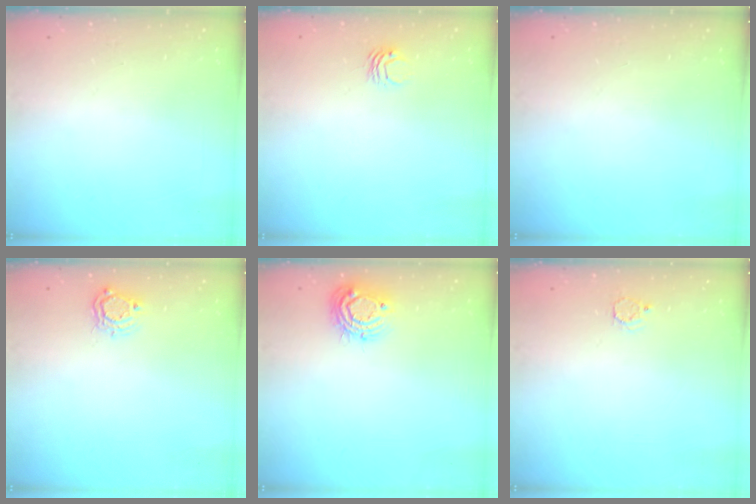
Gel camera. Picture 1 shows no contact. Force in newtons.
{"total": 2.7, "press": 2.7, "slide": 0.2}
{"total": 0.0}
{"total": 5.5, "press": 5.5, "slide": 0.5}
{"total": 9.1, "press": 9.0, "slide": 0.8}
{"total": 2.4, "press": 2.4, "slide": 0.3}